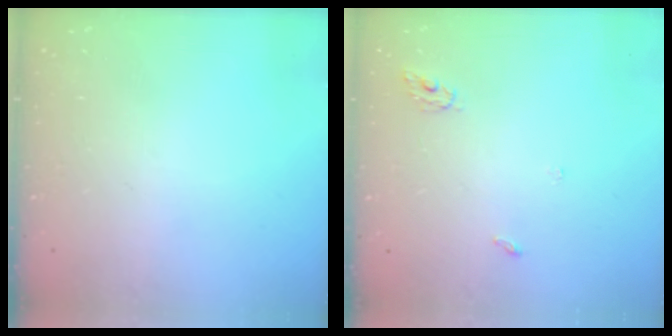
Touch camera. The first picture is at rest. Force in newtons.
{"total": 3.3, "press": 3.3, "slide": 0.2}